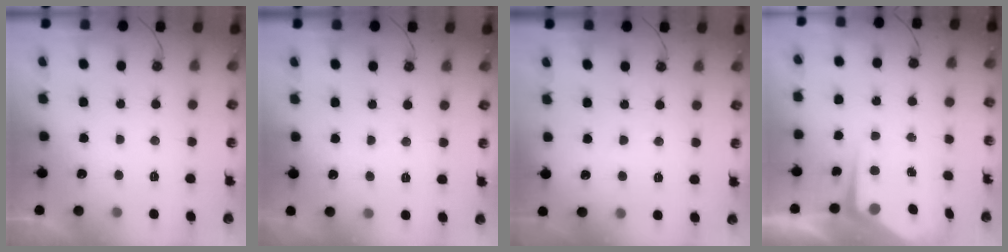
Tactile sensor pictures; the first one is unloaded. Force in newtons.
{"total": 3.4, "press": 3.4, "slide": 0.5}
{"total": 3.1, "press": 3.1, "slide": 0.5}
{"total": 4.8, "press": 4.8, "slide": 0.4}